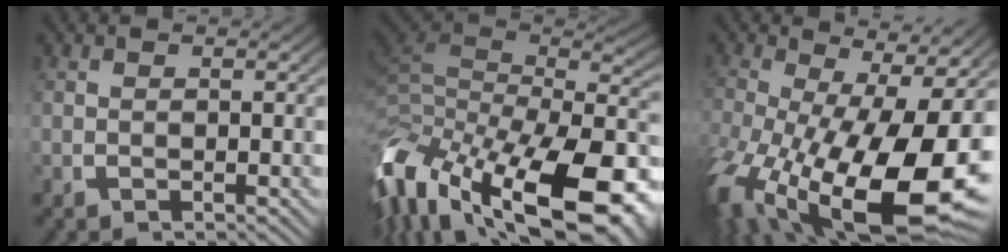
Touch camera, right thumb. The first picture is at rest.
{"total": 18.6, "force": [-3.7, 12.2, 13.5], "torque": [-0.279, -0.066, -0.022]}
{"total": 18.0, "force": [-4.4, 10.1, 14.3], "torque": [-0.273, -0.080, -0.022]}